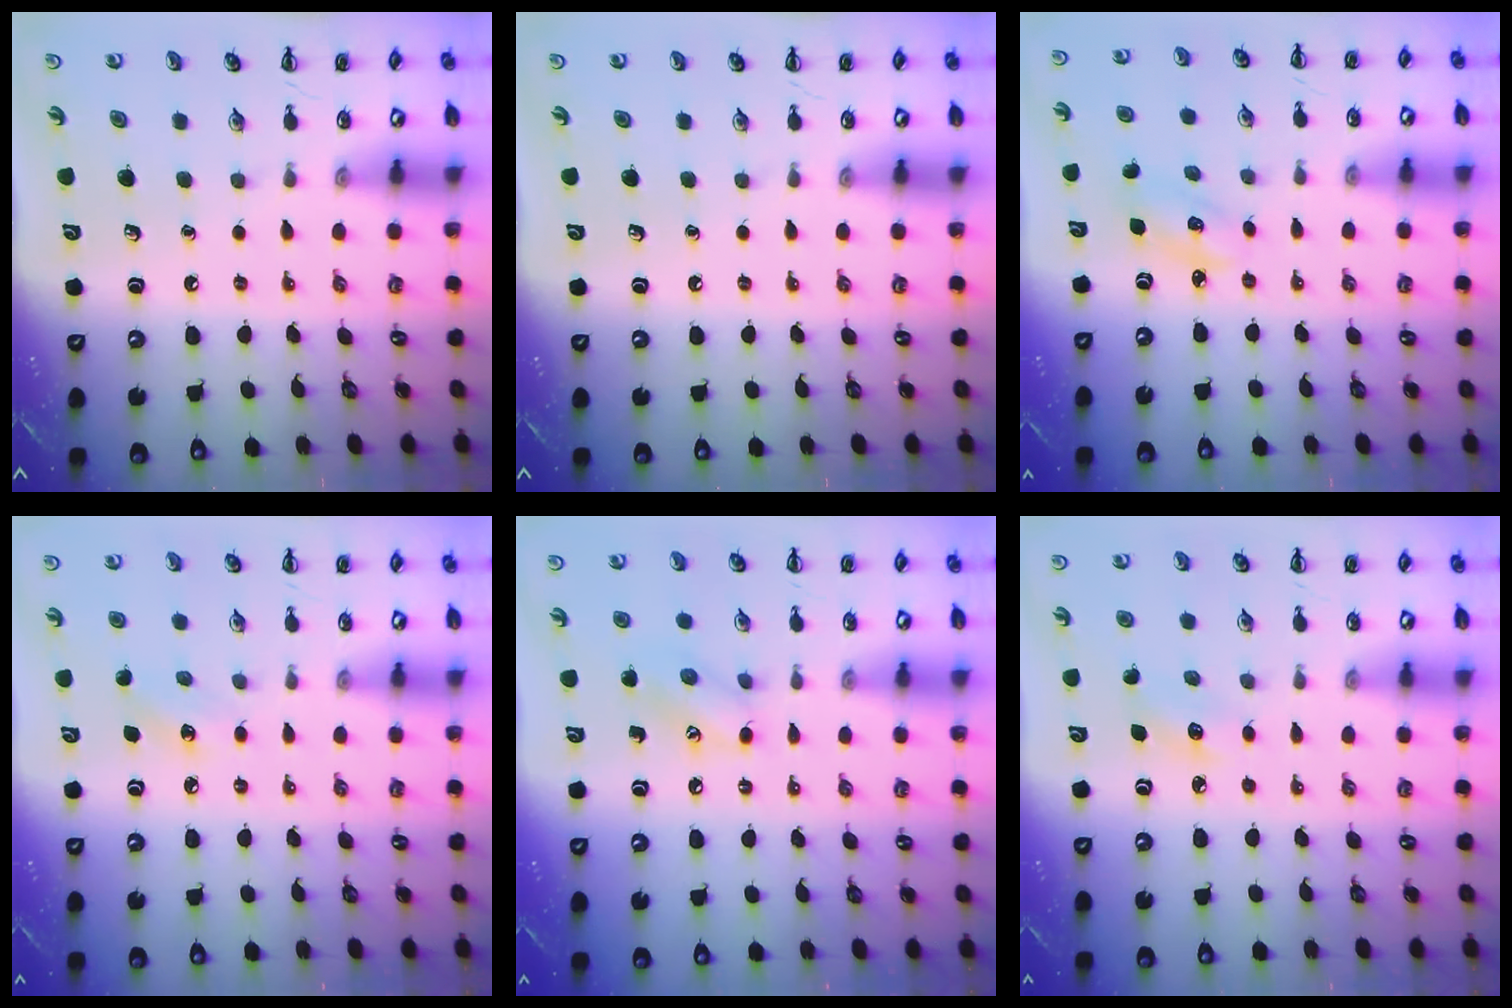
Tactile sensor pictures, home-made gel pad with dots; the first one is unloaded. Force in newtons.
{"total": 0.0}
{"total": 2.8, "press": 2.8, "slide": 0.7}
{"total": 6.1, "press": 5.9, "slide": 1.7}
{"total": 8.1, "press": 8.1, "slide": 0.5}
{"total": 5.0, "press": 4.8, "slide": 1.3}